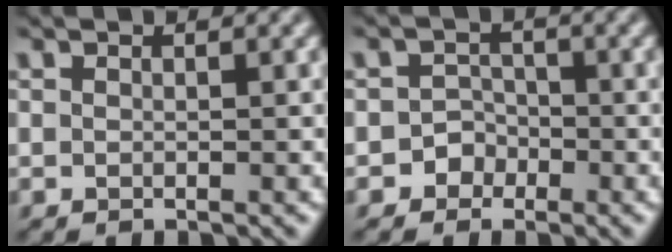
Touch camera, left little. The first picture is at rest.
{"total": 2.5, "force": [-1.4, 2.0, 0.1], "torque": [0.026, 0.011, -0.038]}